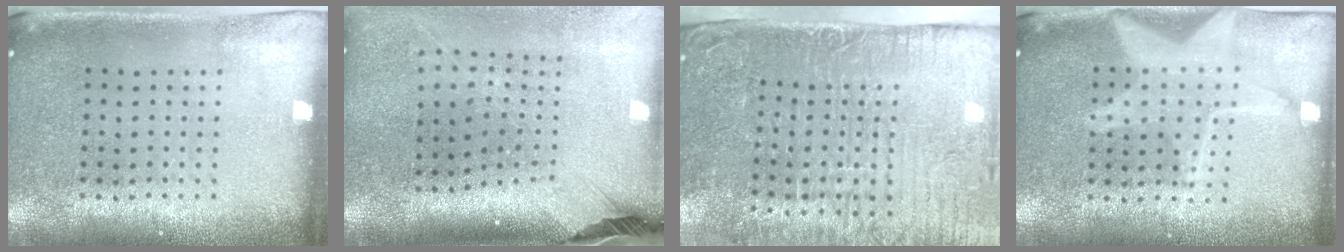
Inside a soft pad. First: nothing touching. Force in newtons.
{"total": 2.7, "press": 2.0, "slide": 1.8}
{"total": 5.5, "press": 4.5, "slide": 3.0}
{"total": 3.1, "press": 3.1, "slide": 0.5}